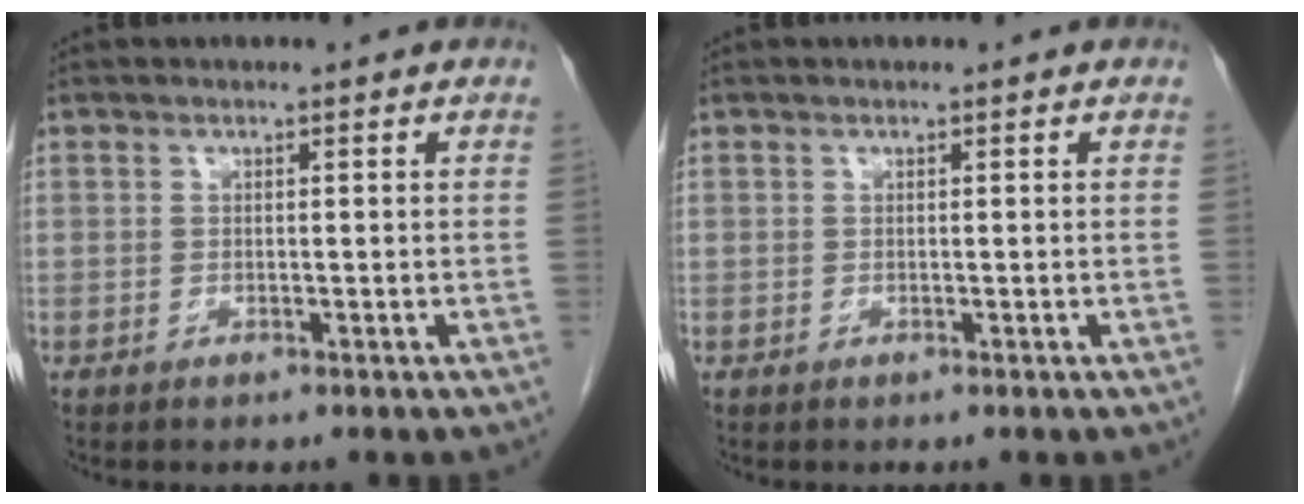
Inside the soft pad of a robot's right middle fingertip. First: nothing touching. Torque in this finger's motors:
{"motor_torque": [-0.04, -0.03, 0.00, 0.00]}